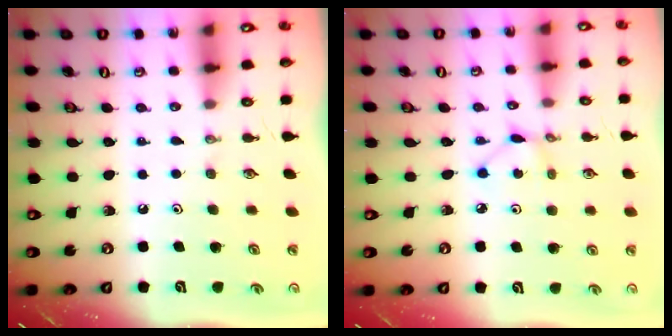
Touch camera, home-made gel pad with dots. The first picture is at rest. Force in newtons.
{"total": 3.1, "press": 3.1, "slide": 0.4}